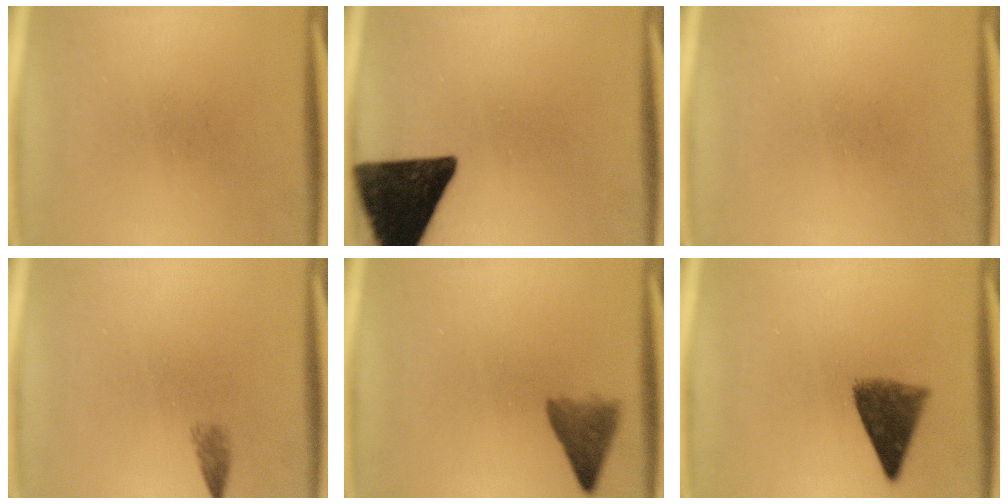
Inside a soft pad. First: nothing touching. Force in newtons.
{"total": 16.4}
{"total": 0.0}
{"total": 1.3}
{"total": 4.2}
{"total": 7.1}